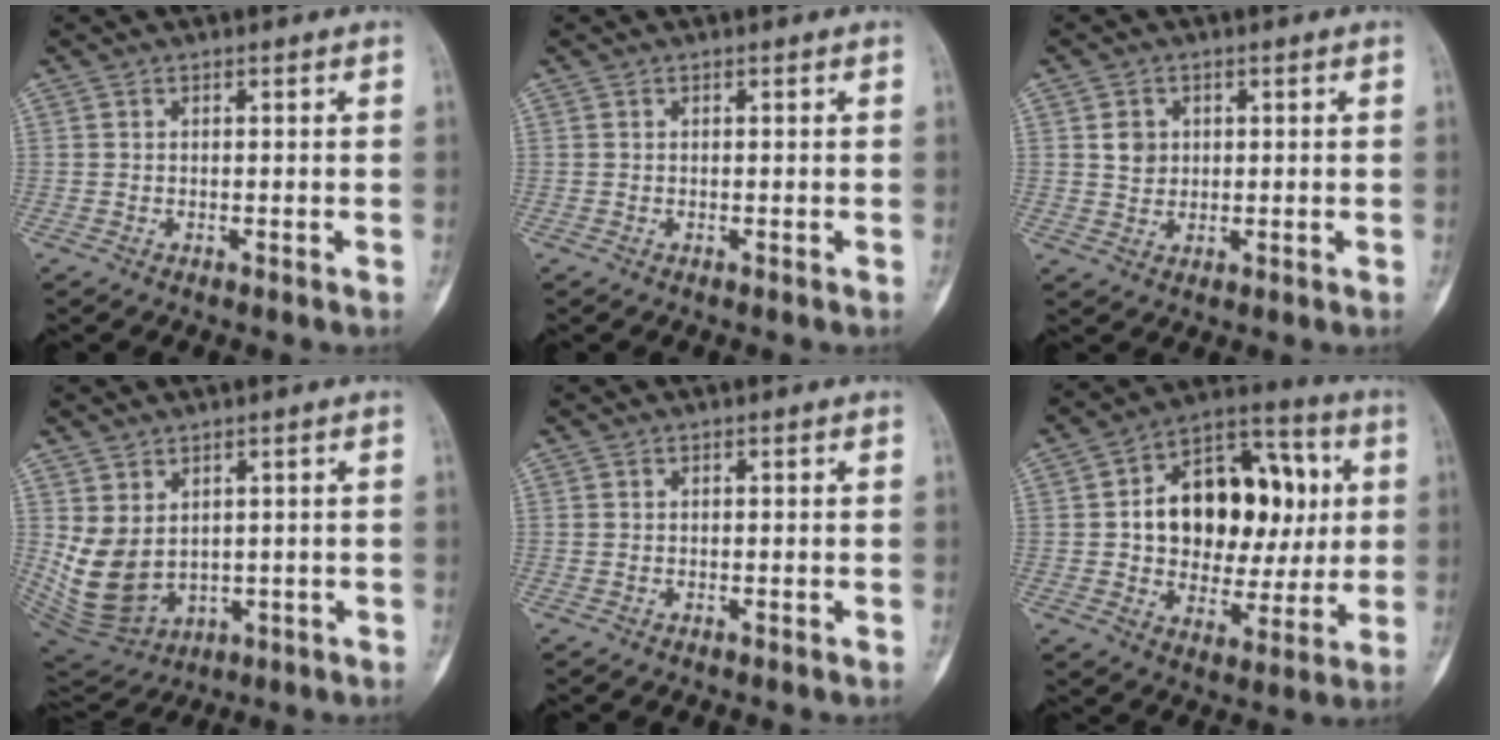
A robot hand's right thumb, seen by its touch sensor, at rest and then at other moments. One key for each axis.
{"total": 0.0}
{"total": 3.4, "fx": 0.9, "fy": 3.0, "fz": 1.4, "tx": -0.006, "ty": -0.003, "tz": 0.018}
{"total": 9.9, "fx": 1.1, "fy": 7.5, "fz": 6.4, "tx": -0.109, "ty": -0.013, "tz": 0.053}
{"total": 0.0}
{"total": 22.4, "fx": 3.2, "fy": 14.9, "fz": 16.4, "tx": -0.199, "ty": 0.022, "tz": 0.053}